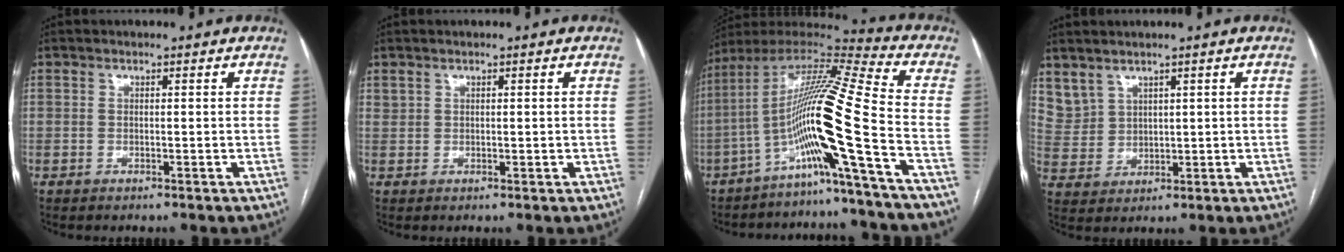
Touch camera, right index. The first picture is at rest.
{"total": 1.3, "force": [0.7, 0.7, 0.8], "torque": [-0.019, 0.004, 0.022]}
{"total": 16.8, "force": [-6.5, -2.4, 15.3], "torque": [-0.289, 0.009, -0.130]}
{"total": 5.5, "force": [4.1, 3.4, 1.0], "torque": [-0.032, 0.011, 0.105]}